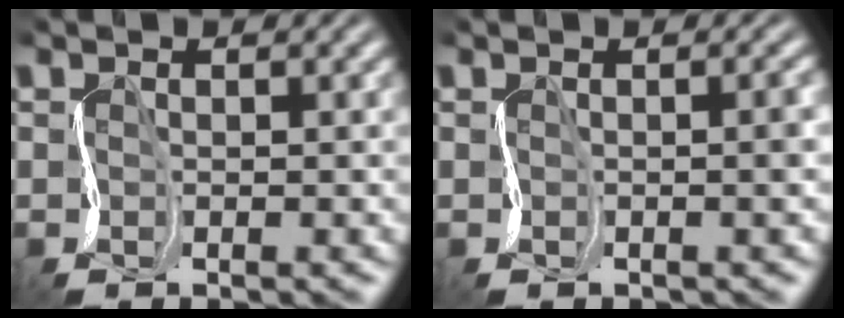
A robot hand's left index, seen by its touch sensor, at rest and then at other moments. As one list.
[{"total": 1.6, "force": [0.5, 0.6, 1.4], "torque": [-0.007, 0.003, 0.000]}]